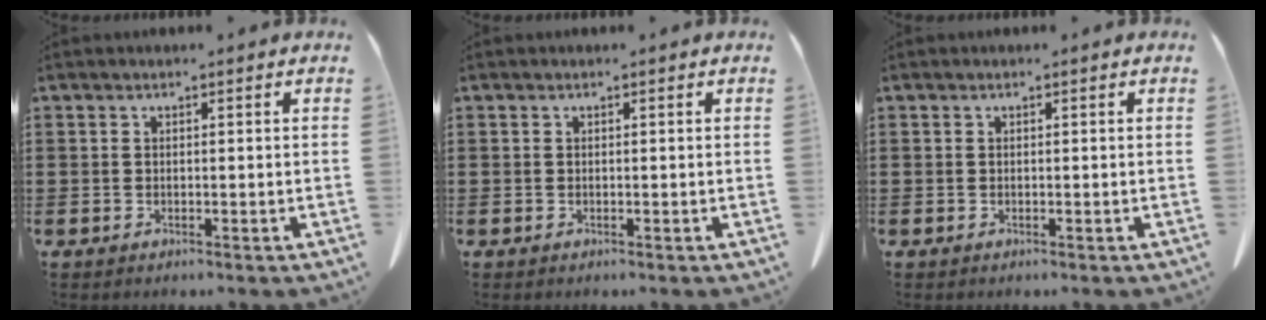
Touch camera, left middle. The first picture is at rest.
{"total": 0.0}
{"total": 0.0}